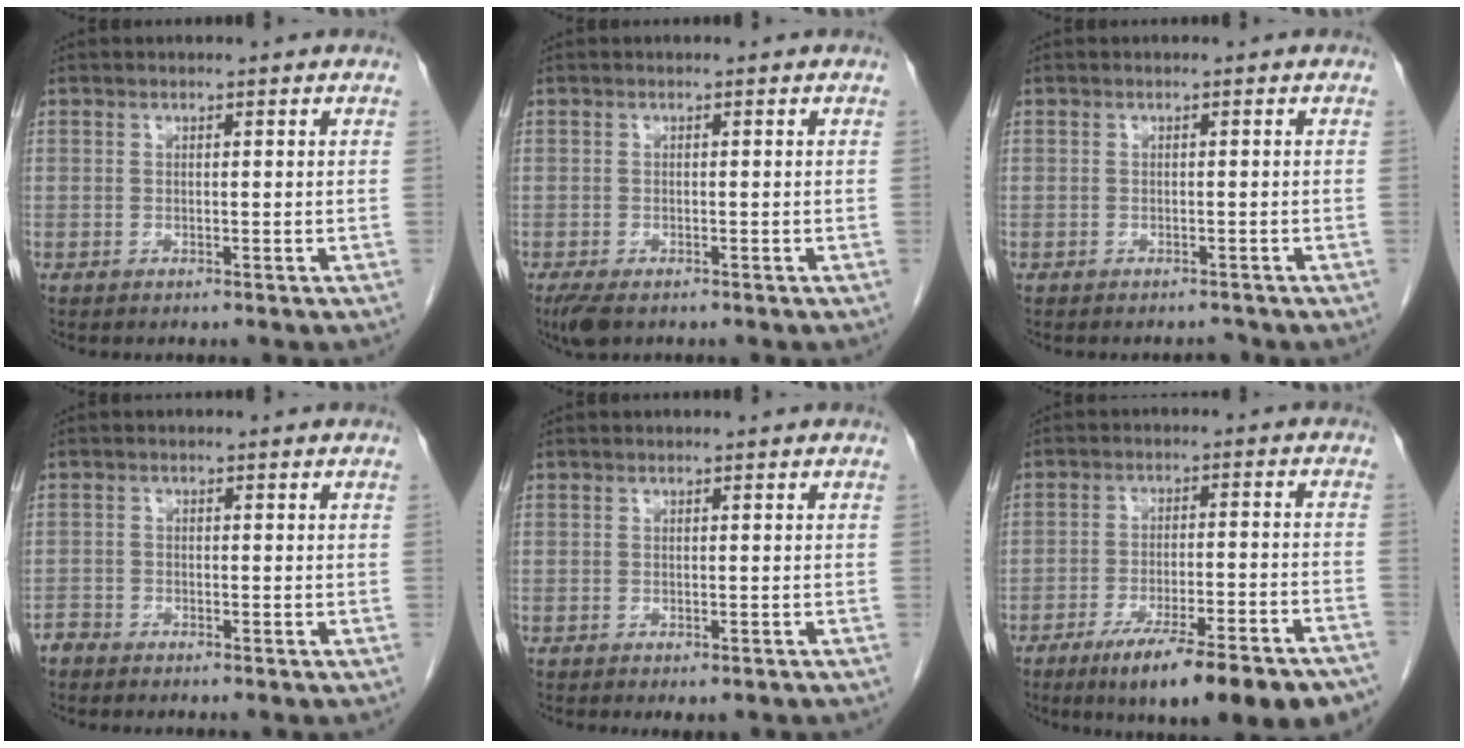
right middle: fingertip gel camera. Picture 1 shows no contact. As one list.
[{"total": 3.5, "force": [-2.4, 1.4, 2.2], "torque": [-0.044, -0.010, -0.039]}, {"total": 1.3, "force": [-1.3, 0.2, -0.1], "torque": [0.004, -0.004, -0.015]}, {"total": 1.6, "force": [-1.5, 0.4, -0.1], "torque": [0.000, -0.001, -0.030]}, {"total": 1.7, "force": [-1.3, 0.7, 1.0], "torque": [-0.010, -0.003, -0.014]}, {"total": 19.0, "force": [-14.4, 2.3, 12.2], "torque": [-0.117, 0.002, -0.207]}]